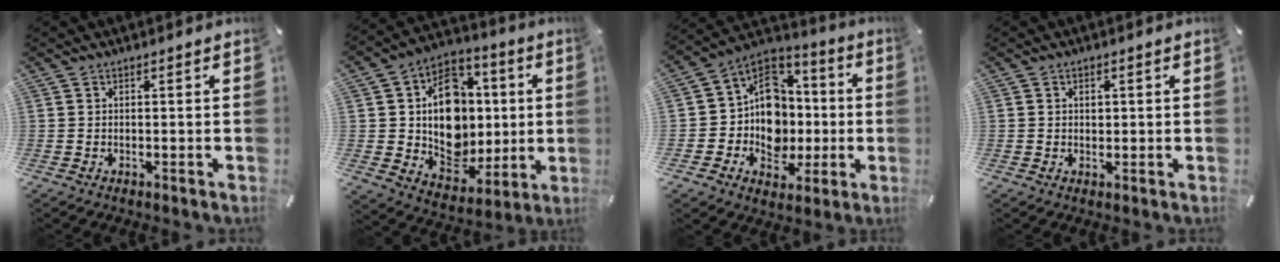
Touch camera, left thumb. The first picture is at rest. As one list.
[{"total": 16.9, "force": [1.6, 14.1, 9.3], "torque": [-0.149, -0.012, 0.039]}, {"total": 13.7, "force": [-1.4, 12.7, 4.9], "torque": [-0.105, -0.010, -0.016]}, {"total": 1.3, "force": [0.2, 1.1, 0.6], "torque": [0.002, -0.002, 0.000]}]